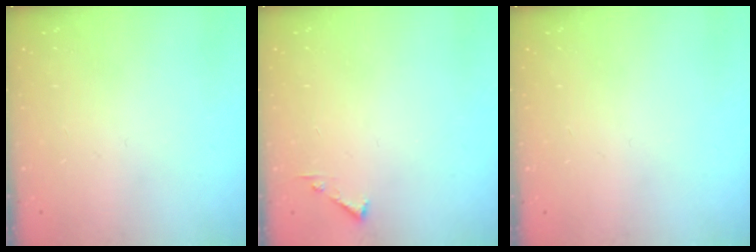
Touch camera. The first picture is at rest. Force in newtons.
{"total": 3.6, "press": 3.6, "slide": 0.4}
{"total": 0.0}